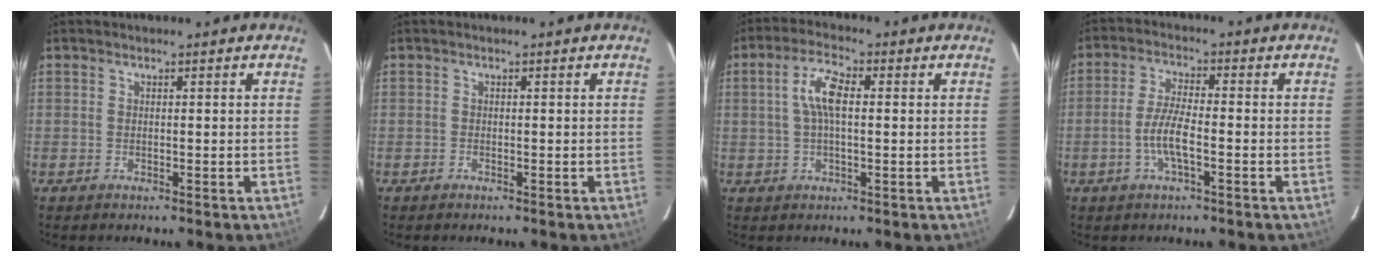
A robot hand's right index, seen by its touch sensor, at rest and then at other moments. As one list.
[{"total": 0.0}, {"total": 6.1, "force": [0.8, 2.1, 5.7], "torque": [-0.113, 0.015, 0.015]}, {"total": 6.0, "force": [-2.1, 1.2, 5.4], "torque": [-0.113, 0.000, -0.041]}]